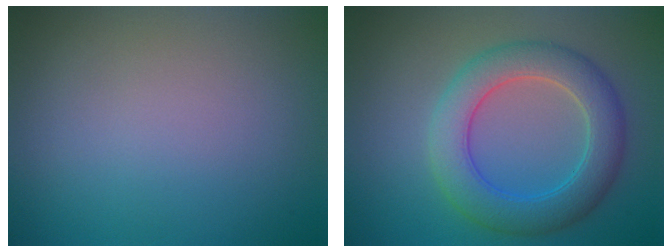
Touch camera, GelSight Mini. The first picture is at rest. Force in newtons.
{"total": 6.0, "press": 6.0, "slide": 0.2}